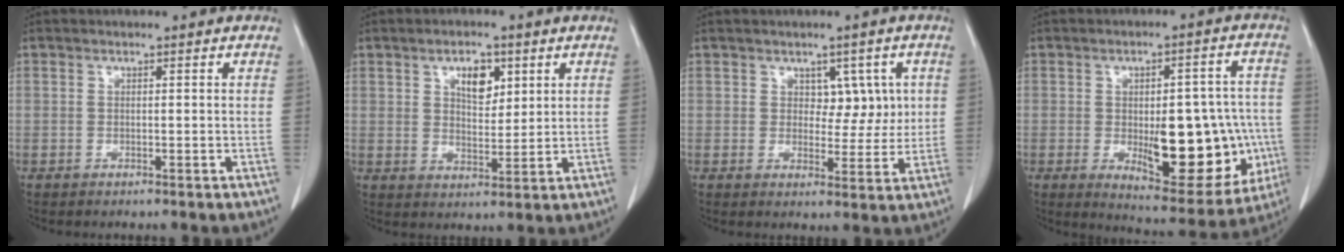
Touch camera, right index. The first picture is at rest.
{"total": 5.4, "force": [2.4, 2.7, 3.9], "torque": [-0.065, 0.001, 0.044]}
{"total": 4.6, "force": [1.4, 3.0, 3.2], "torque": [-0.029, 0.006, 0.023]}
{"total": 18.4, "force": [-3.7, 7.0, 16.5], "torque": [-0.182, 0.014, -0.025]}